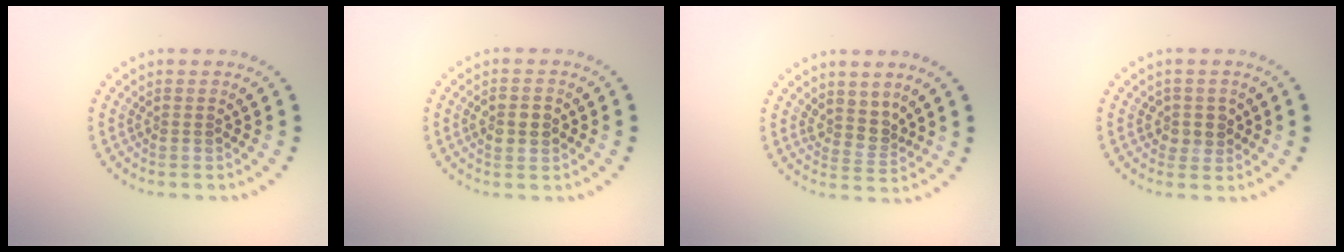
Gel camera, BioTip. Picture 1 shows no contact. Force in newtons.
{"total": 2.4, "press": 2.4, "slide": 0.3}
{"total": 2.2, "press": 1.6, "slide": 1.5}
{"total": 1.8, "press": 1.7, "slide": 0.8}